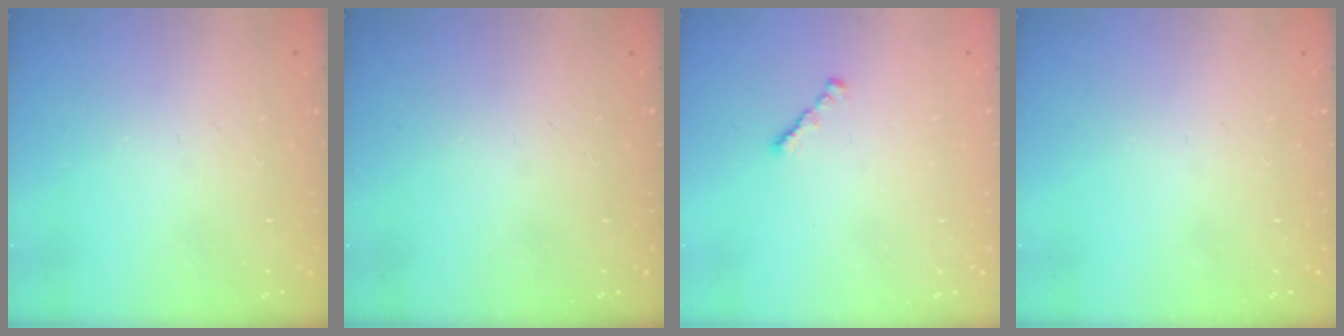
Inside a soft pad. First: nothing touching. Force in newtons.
{"total": 0.0}
{"total": 1.3, "press": 1.2, "slide": 0.5}
{"total": 0.0}